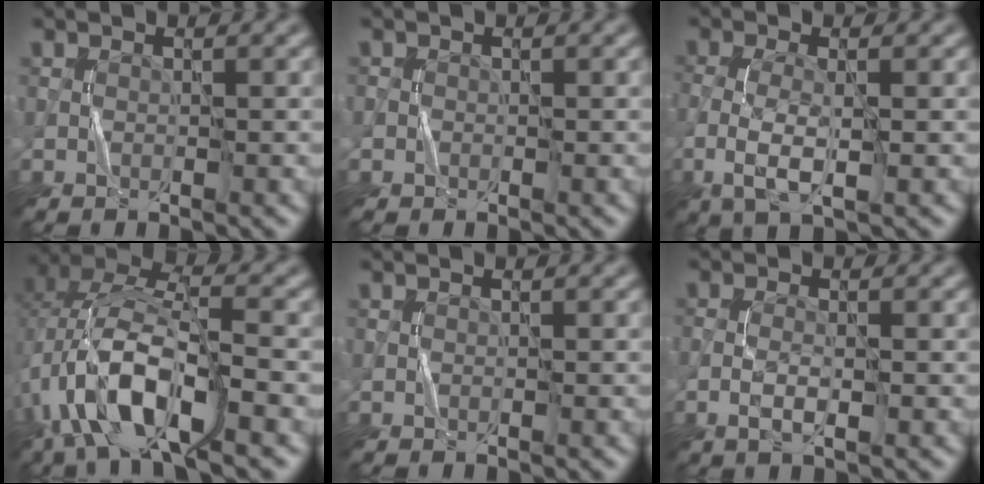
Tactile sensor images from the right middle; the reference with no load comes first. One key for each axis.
{"total": 0.6, "fx": -0.2, "fy": 0.6, "fz": 0.0, "tx": 0.004, "ty": -0.003, "tz": -0.006}
{"total": 3.7, "fx": -0.9, "fy": 1.2, "fz": 3.4, "tx": -0.083, "ty": -0.004, "tz": -0.023}
{"total": 11.2, "fx": -4.7, "fy": 3.8, "fz": 9.4, "tx": -0.194, "ty": 0.018, "tz": -0.090}
{"total": 0.0}
{"total": 1.8, "fx": -0.5, "fy": 0.5, "fz": 1.7, "tx": -0.039, "ty": 0.000, "tz": -0.016}